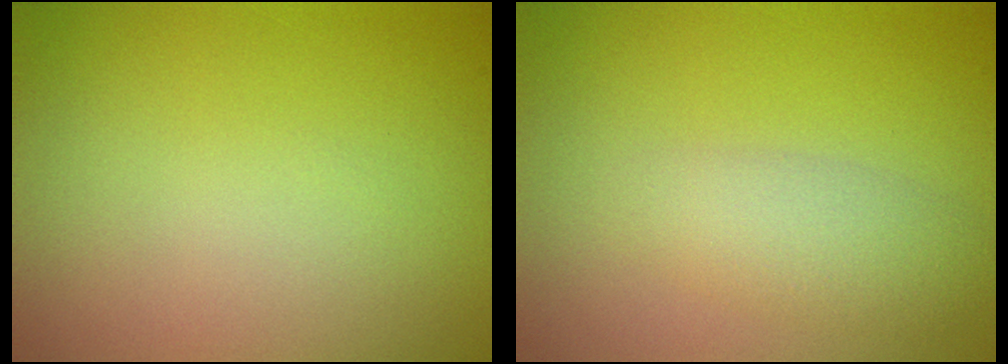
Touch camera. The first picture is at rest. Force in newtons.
{"total": 2.7, "press": 2.7, "slide": 0.0}